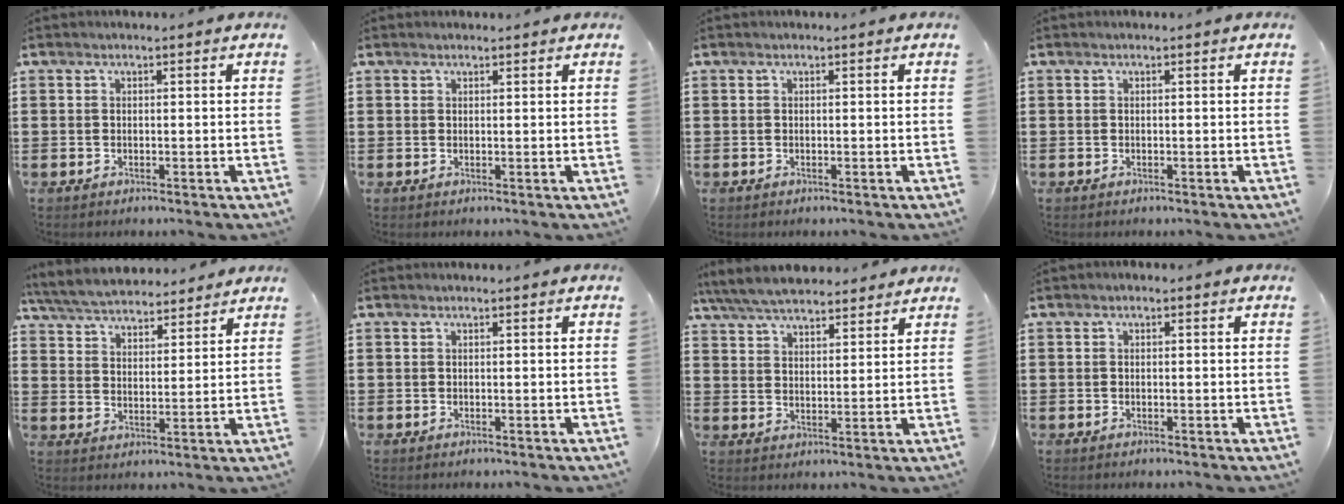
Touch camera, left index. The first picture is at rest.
{"total": 0.6, "force": [0.6, 0.2, 0.1], "torque": [-0.004, 0.001, 0.012]}
{"total": 0.0}
{"total": 0.0}
{"total": 5.7, "force": [5.5, 1.0, 1.0], "torque": [-0.044, -0.023, 0.099]}
{"total": 0.0}
{"total": 6.4, "force": [5.9, 1.4, 2.0], "torque": [-0.059, -0.012, 0.109]}
{"total": 0.6, "force": [-0.4, 0.3, 0.1], "torque": [-0.003, 0.000, -0.009]}